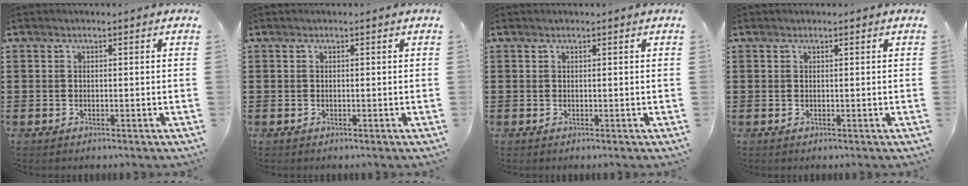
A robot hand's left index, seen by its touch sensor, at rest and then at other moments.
{"total": 0.0}
{"total": 0.0}
{"total": 0.0}